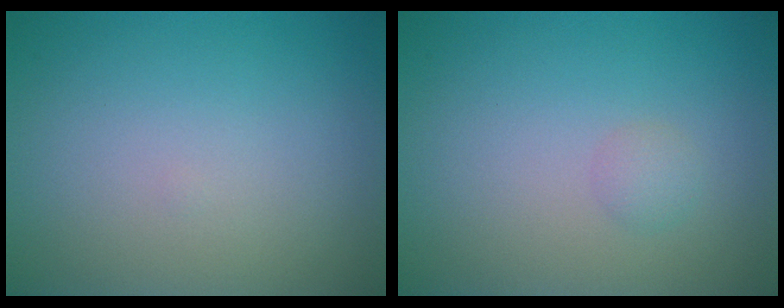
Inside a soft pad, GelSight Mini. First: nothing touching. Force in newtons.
{"total": 1.0, "press": 1.0, "slide": 0.0}